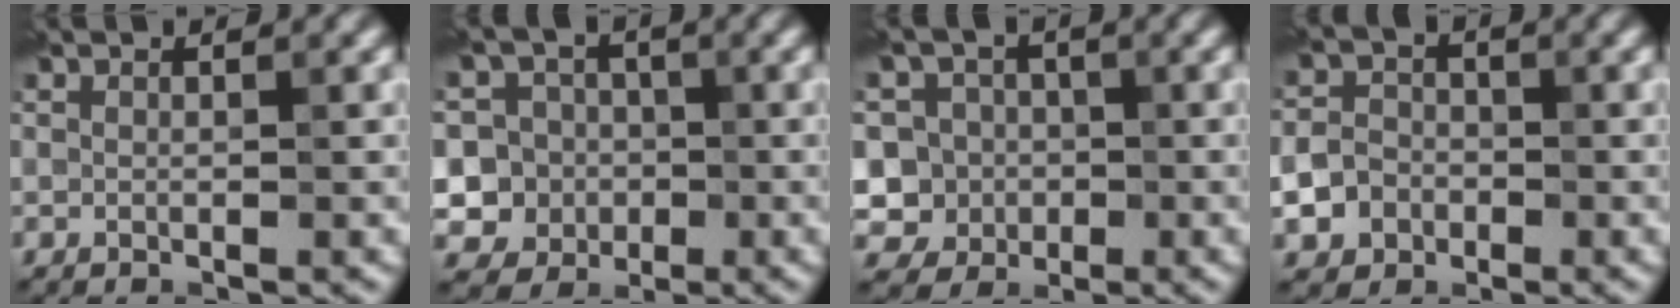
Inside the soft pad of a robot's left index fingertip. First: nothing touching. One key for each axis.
{"total": 6.9, "fx": -1.1, "fy": 6.6, "fz": 1.5, "tx": -0.016, "ty": 0.019, "tz": -0.052}
{"total": 5.6, "fx": -0.6, "fy": 5.4, "fz": 1.2, "tx": -0.006, "ty": 0.025, "tz": -0.041}
{"total": 6.5, "fx": -2.9, "fy": 5.4, "fz": 2.0, "tx": -0.024, "ty": -0.018, "tz": -0.071}